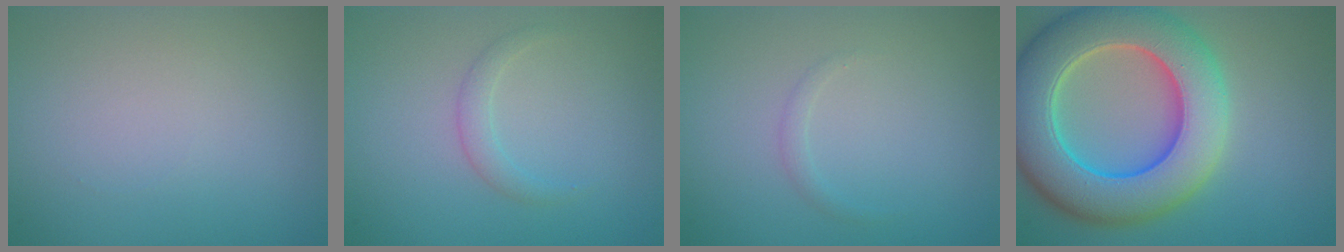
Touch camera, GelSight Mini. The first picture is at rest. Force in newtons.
{"total": 1.2, "press": 1.2, "slide": 0.1}
{"total": 0.7, "press": 0.7, "slide": 0.0}
{"total": 11.8, "press": 11.7, "slide": 0.9}